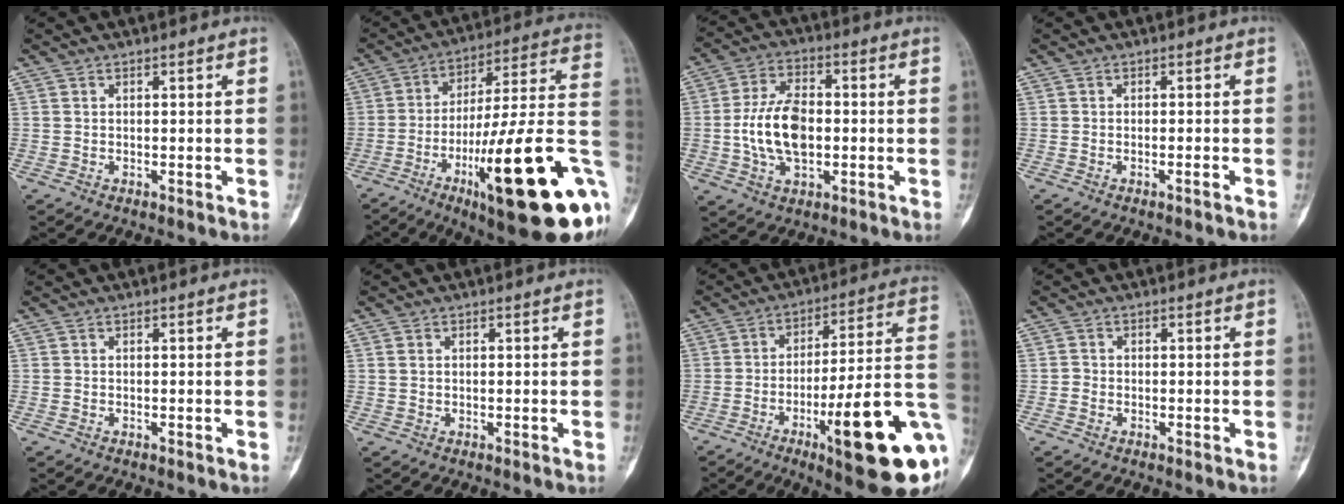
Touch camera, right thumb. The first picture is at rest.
{"total": 31.1, "force": [-9.6, 6.4, 28.9], "torque": [-0.371, 0.025, -0.141]}
{"total": 12.3, "force": [-0.9, 7.3, 9.9], "torque": [-0.176, 0.015, -0.015]}
{"total": 0.9, "force": [-0.5, 0.0, 0.7], "torque": [-0.018, 0.004, -0.006]}
{"total": 0.0}
{"total": 0.8, "force": [0.4, 0.6, 0.4], "torque": [-0.007, 0.003, 0.009]}
{"total": 24.6, "force": [-8.0, 4.9, 22.8], "torque": [-0.272, 0.023, -0.109]}
{"total": 0.8, "force": [-0.3, 0.7, 0.1], "torque": [0.008, 0.004, -0.009]}